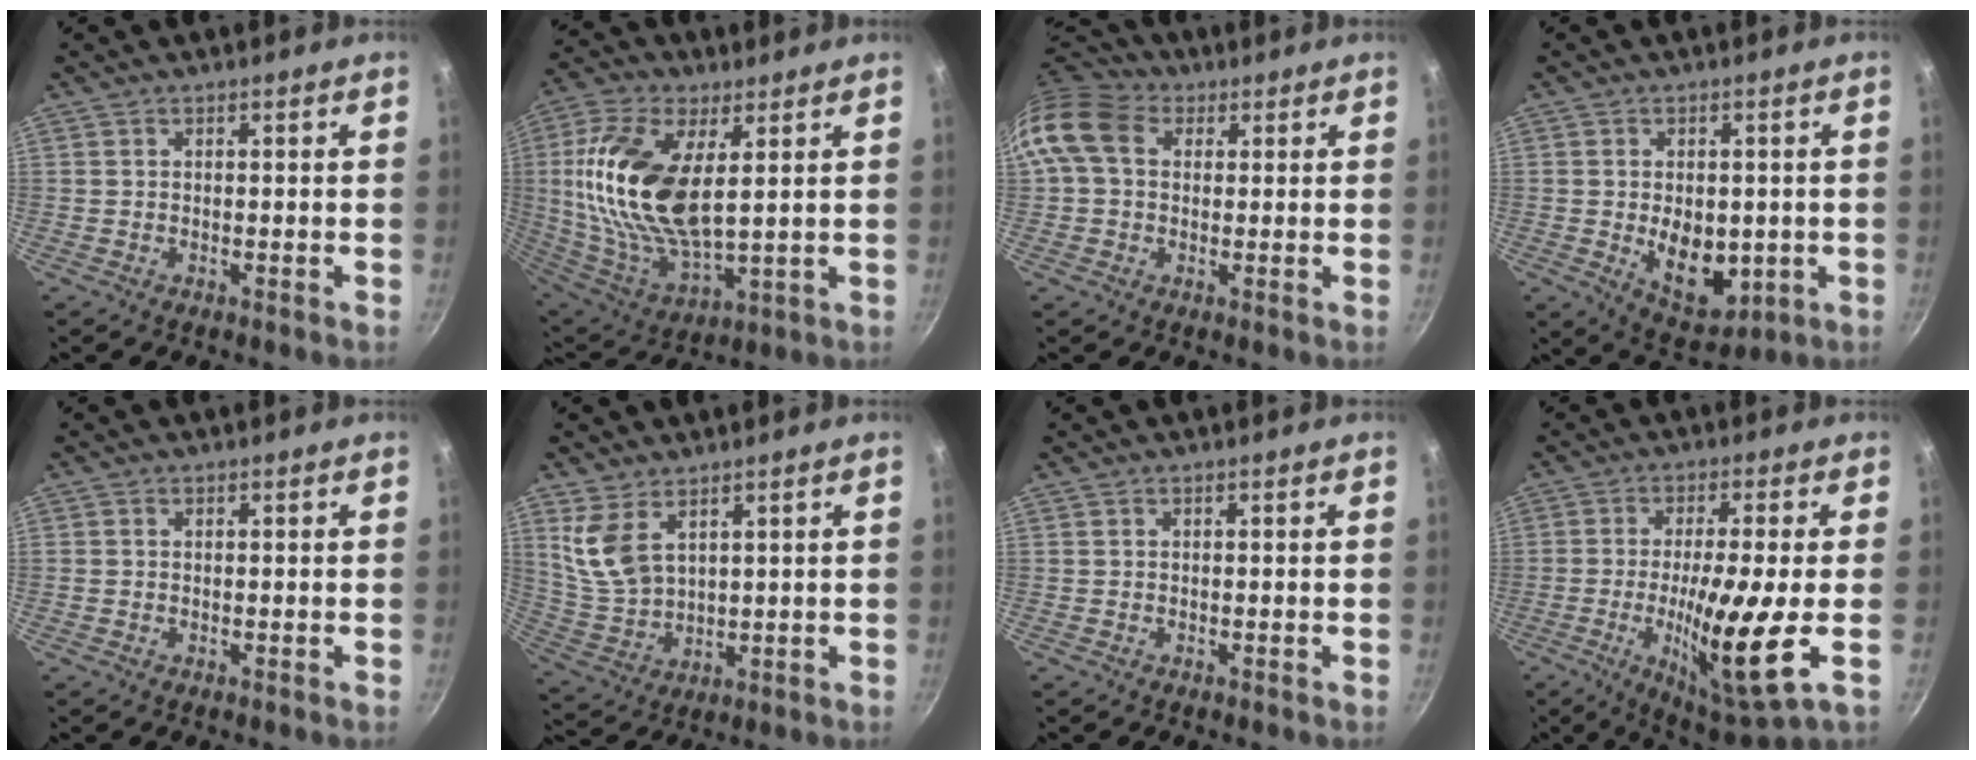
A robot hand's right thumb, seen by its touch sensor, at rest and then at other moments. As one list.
[{"total": 21.1, "force": [4.2, 10.3, 17.9], "torque": [-0.362, -0.020, 0.082]}, {"total": 11.4, "force": [2.5, 8.8, 6.9], "torque": [-0.120, 0.019, 0.028]}, {"total": 10.6, "force": [-1.2, 6.9, 7.9], "torque": [-0.086, -0.016, 0.002]}, {"total": 0.5, "force": [0.2, 0.5, 0.2], "torque": [-0.001, 0.003, 0.001]}, {"total": 8.7, "force": [4.4, 4.9, 5.7], "torque": [-0.107, -0.029, 0.104]}, {"total": 0.0}, {"total": 15.8, "force": [-3.2, 1.8, 15.4], "torque": [-0.269, -0.010, -0.052]}]